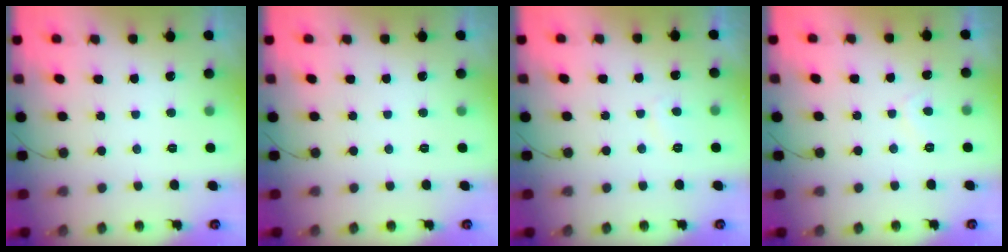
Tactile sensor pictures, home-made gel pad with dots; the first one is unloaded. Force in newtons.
{"total": 0.0}
{"total": 1.7, "press": 1.6, "slide": 0.6}
{"total": 2.0, "press": 1.9, "slide": 0.6}